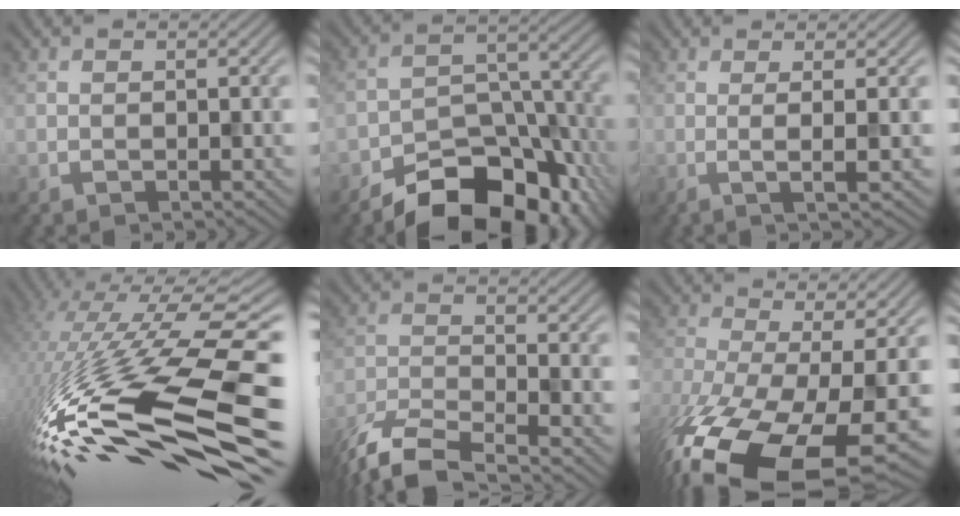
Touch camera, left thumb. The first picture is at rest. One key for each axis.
{"total": 12.6, "fx": -9.3, "fy": 6.3, "fz": 5.7, "tx": -0.079, "ty": -0.008, "tz": -0.149}
{"total": 3.2, "fx": 0.2, "fy": 0.3, "fz": 3.1, "tx": -0.053, "ty": 0.007, "tz": 0.005}
{"total": 18.6, "fx": -6.4, "fy": 7.0, "fz": 16.0, "tx": -0.331, "ty": -0.035, "tz": -0.095}
{"total": 8.6, "fx": -7.1, "fy": 2.5, "fz": 4.2, "tx": -0.092, "ty": -0.015, "tz": -0.136}
{"total": 16.9, "fx": -8.4, "fy": 7.0, "fz": 12.9, "tx": -0.302, "ty": -0.062, "tz": -0.116}